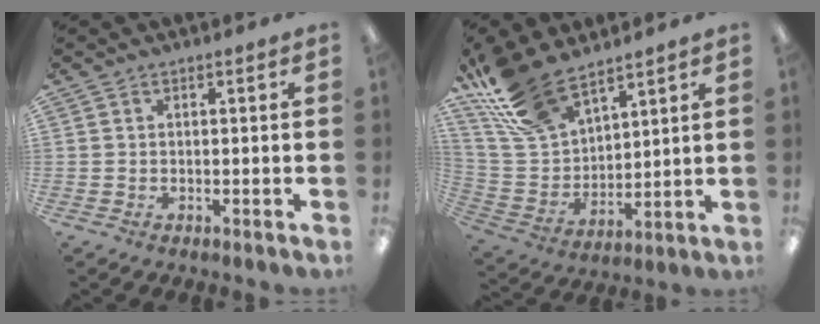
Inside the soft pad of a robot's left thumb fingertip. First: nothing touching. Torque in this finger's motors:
{"motor_torque": [1.63, 1.59, 1.39, -1.38, 0.19]}